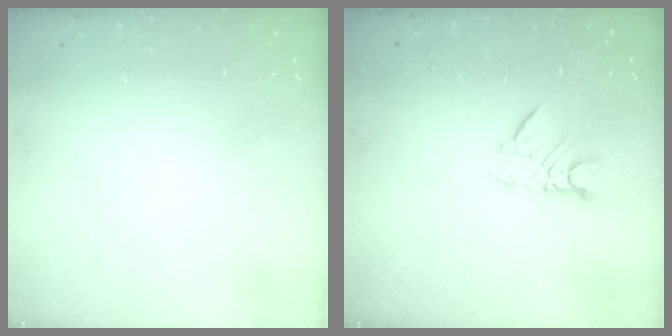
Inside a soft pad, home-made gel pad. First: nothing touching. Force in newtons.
{"total": 6.4, "press": 6.4, "slide": 0.5}